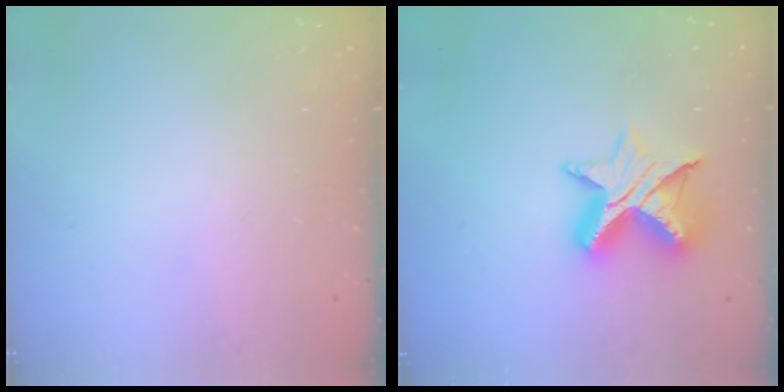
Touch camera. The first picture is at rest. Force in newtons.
{"total": 11.6, "press": 11.5, "slide": 0.7}